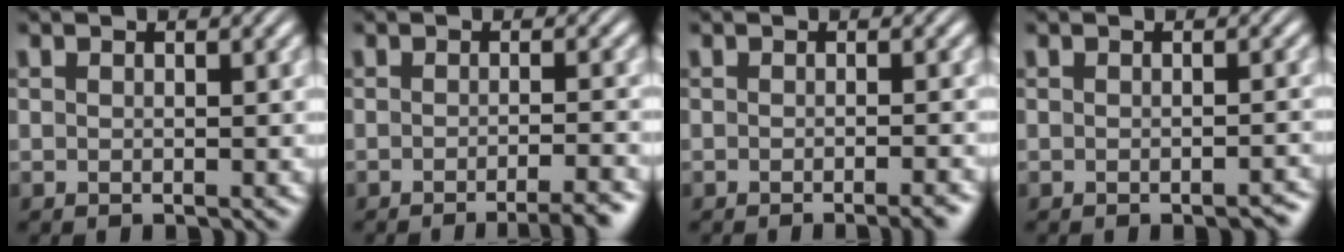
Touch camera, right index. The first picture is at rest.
{"total": 3.8, "force": [-3.2, 0.4, 2.0], "torque": [-0.016, 0.001, -0.055]}
{"total": 1.8, "force": [-1.5, 0.0, 1.1], "torque": [-0.012, 0.004, -0.028]}
{"total": 1.7, "force": [-1.5, 0.3, 0.7], "torque": [-0.011, 0.001, -0.022]}